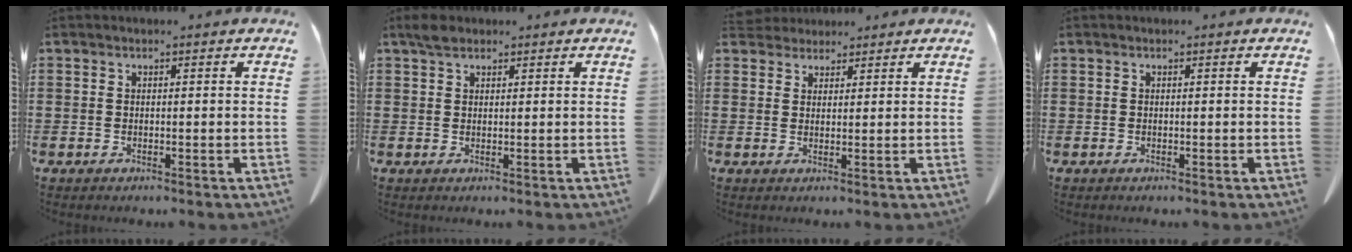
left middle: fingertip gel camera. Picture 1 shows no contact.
{"total": 2.0, "force": [1.6, 0.9, 0.8], "torque": [-0.021, 0.002, 0.031]}
{"total": 2.7, "force": [2.6, 0.7, 0.2], "torque": [-0.012, -0.003, 0.051]}
{"total": 0.0}